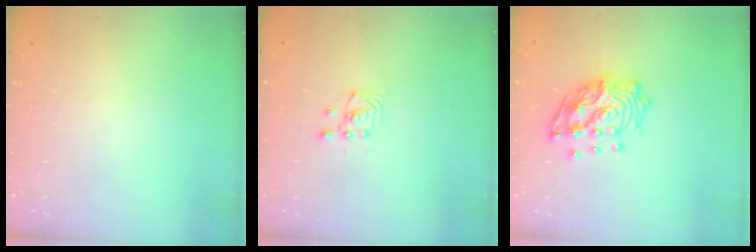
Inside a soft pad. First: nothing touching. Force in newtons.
{"total": 2.6, "press": 2.6, "slide": 0.1}
{"total": 15.2, "press": 15.1, "slide": 1.7}